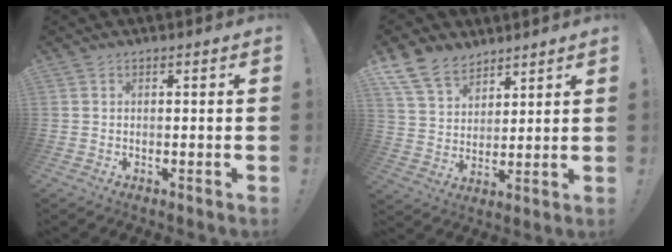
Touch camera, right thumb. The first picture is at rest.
{"total": 11.7, "force": [8.7, 7.0, 3.3], "torque": [-0.071, -0.054, 0.173]}